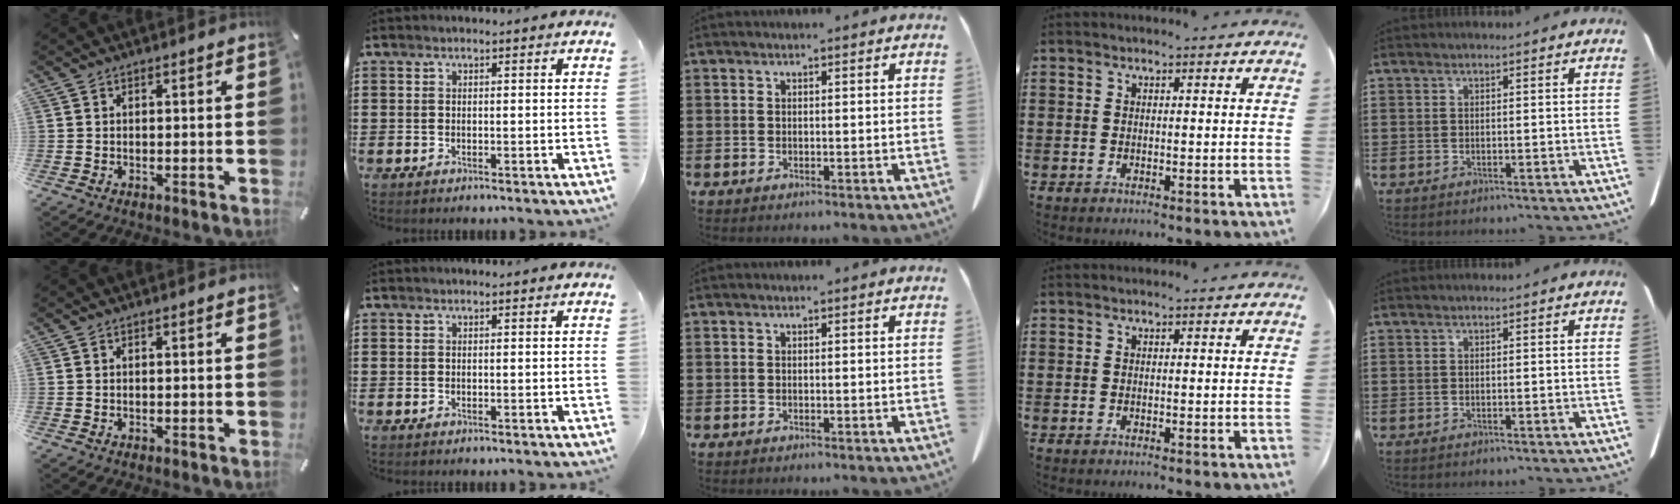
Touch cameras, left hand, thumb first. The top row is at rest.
{}